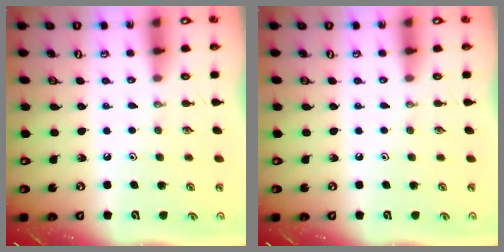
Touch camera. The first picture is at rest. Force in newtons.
{"total": 0.0}